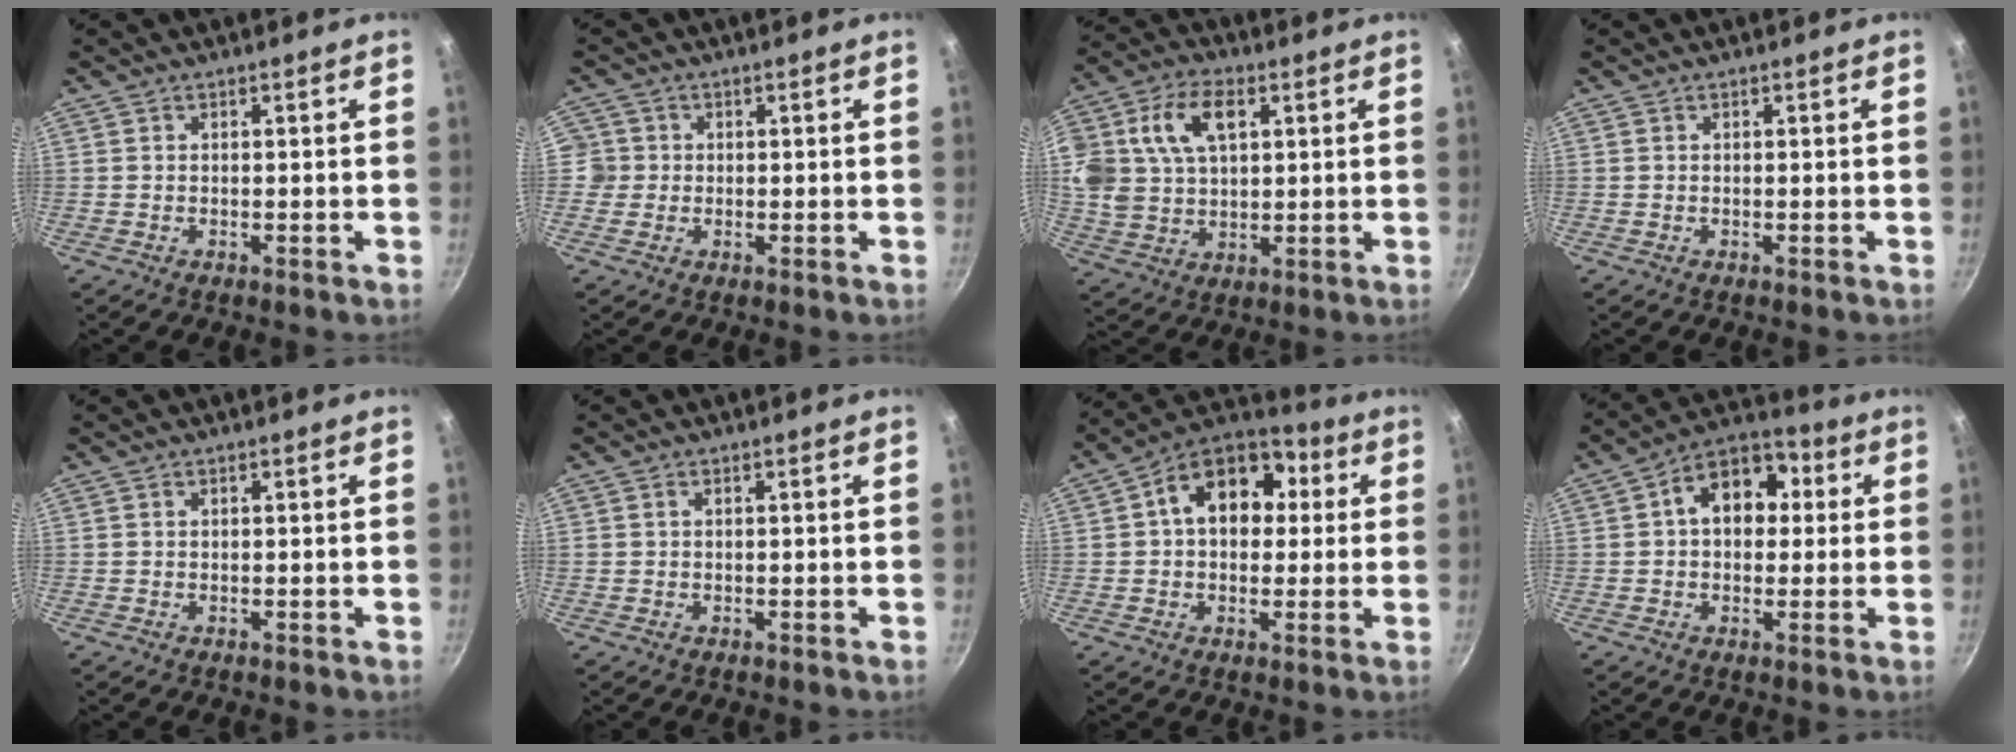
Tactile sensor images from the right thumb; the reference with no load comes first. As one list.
[{"total": 3.3, "force": [-0.2, 3.3, 0.5], "torque": [0.015, 0.010, -0.008]}, {"total": 17.9, "force": [5.6, 12.0, 12.0], "torque": [-0.250, 0.014, 0.105]}, {"total": 0.0}, {"total": 0.0}, {"total": 0.6, "force": [0.2, 0.3, 0.4], "torque": [-0.007, 0.002, 0.004]}, {"total": 15.1, "force": [2.9, 10.8, 10.1], "torque": [-0.116, 0.027, 0.026]}, {"total": 12.4, "force": [2.3, 8.8, 8.4], "torque": [-0.080, 0.025, 0.016]}]